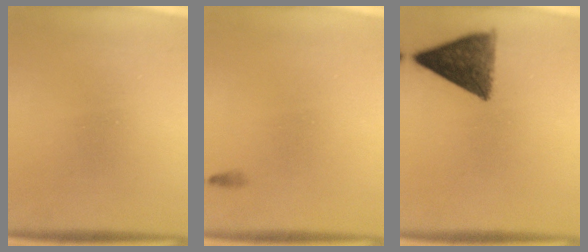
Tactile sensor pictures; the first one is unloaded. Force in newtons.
{"total": 0.5}
{"total": 9.8}